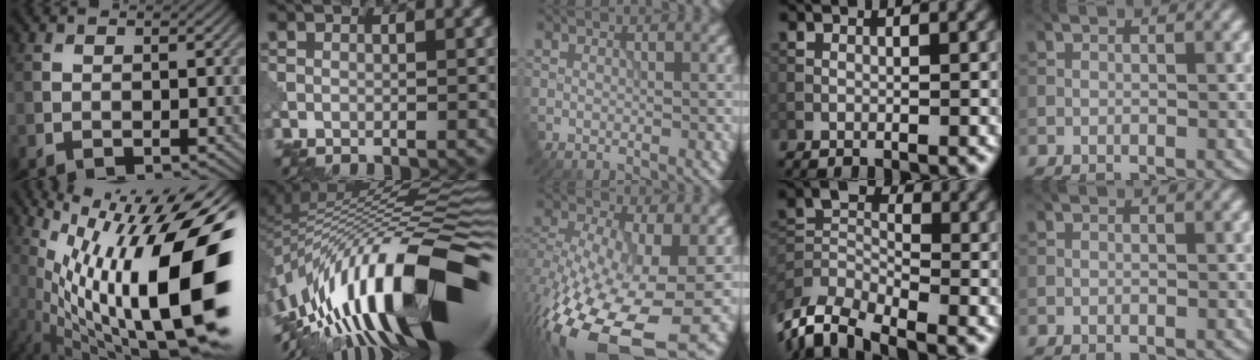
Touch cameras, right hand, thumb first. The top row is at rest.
{"thumb": {"total": 20.8, "force": [-0.6, 7.4, 19.4], "torque": [-0.339, -0.008, -0.005]}, "index": {"total": 17.6, "force": [-6.7, 5.7, 15.2], "torque": [-0.231, 0.043, -0.139]}, "middle": {"total": 15.7, "force": [-7.0, 6.9, 12.2], "torque": [-0.271, -0.035, -0.108]}, "ring": {"total": 7.3, "force": [-5.6, 3.1, 3.6], "torque": [-0.077, -0.008, -0.118]}}